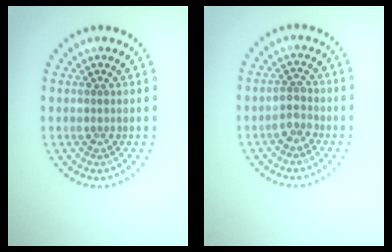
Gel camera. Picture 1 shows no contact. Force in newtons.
{"total": 1.8, "press": 1.8, "slide": 0.4}